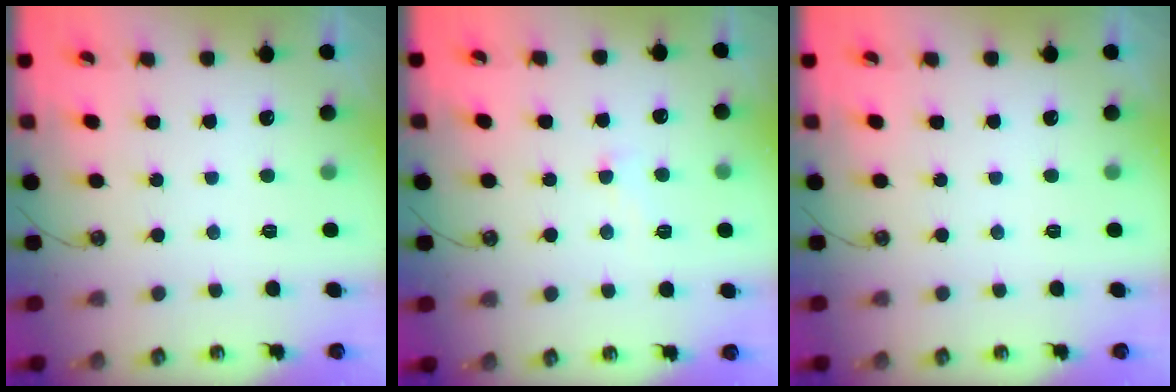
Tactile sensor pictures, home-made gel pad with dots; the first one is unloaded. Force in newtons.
{"total": 1.0, "press": 0.9, "slide": 0.5}
{"total": 0.0}